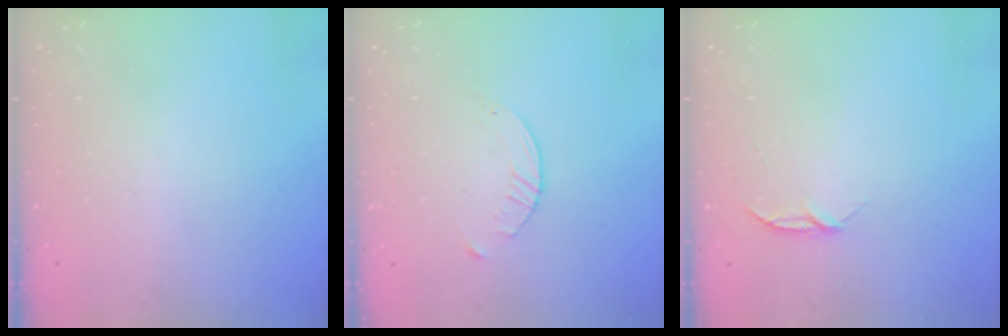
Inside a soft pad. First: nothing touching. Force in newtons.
{"total": 2.0, "press": 2.0, "slide": 0.3}
{"total": 4.4, "press": 4.4, "slide": 0.4}